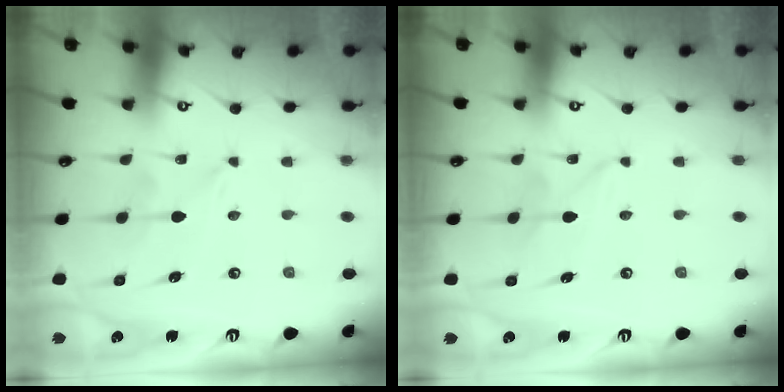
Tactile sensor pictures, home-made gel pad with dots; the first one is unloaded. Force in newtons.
{"total": 0.9, "press": 0.9, "slide": 0.2}